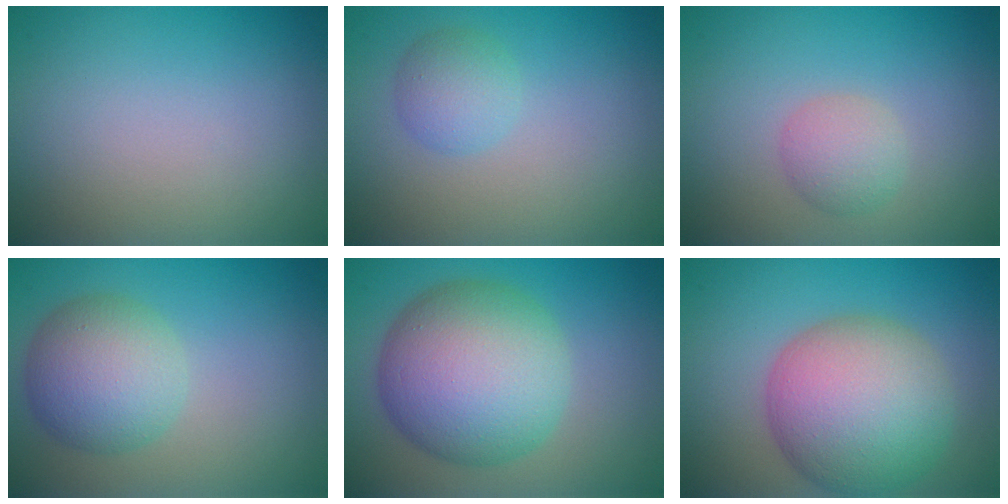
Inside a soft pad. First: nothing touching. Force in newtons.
{"total": 2.4, "press": 2.4, "slide": 0.1}
{"total": 2.3, "press": 2.3, "slide": 0.0}
{"total": 5.9, "press": 5.9, "slide": 0.2}
{"total": 11.4, "press": 11.4, "slide": 0.3}
{"total": 10.3, "press": 10.2, "slide": 0.5}